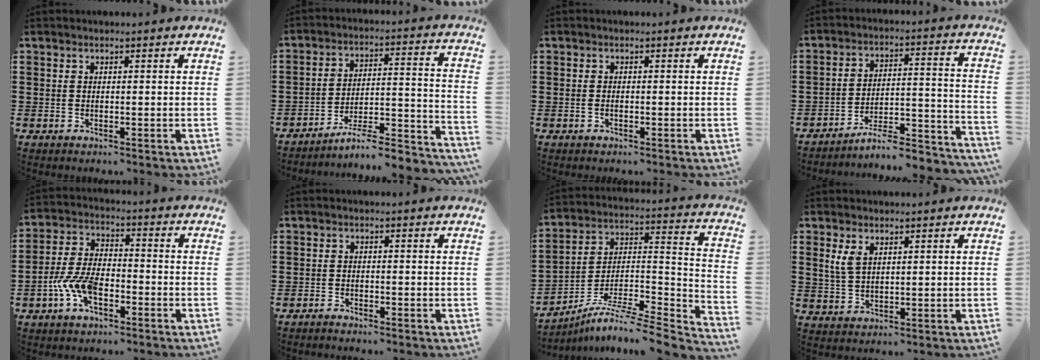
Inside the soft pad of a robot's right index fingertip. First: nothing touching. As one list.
[{"total": 6.0, "force": [-5.1, 0.5, 3.0], "torque": [-0.048, -0.013, -0.102]}, {"total": 0.6, "force": [-0.3, 0.0, 0.5], "torque": [-0.013, -0.008, -0.003]}, {"total": 6.2, "force": [-5.5, 1.0, 2.7], "torque": [-0.042, -0.004, -0.107]}, {"total": 7.4, "force": [-3.3, 3.6, 5.6], "torque": [-0.143, -0.005, -0.069]}, {"total": 1.2, "force": [-1.2, 0.1, 0.0], "torque": [-0.003, 0.003, -0.024]}, {"total": 7.4, "force": [-6.0, 0.9, 4.2], "torque": [-0.076, 0.000, -0.123]}, {"total": 3.1, "force": [1.7, 1.5, 2.0], "torque": [-0.046, 0.006, 0.031]}]